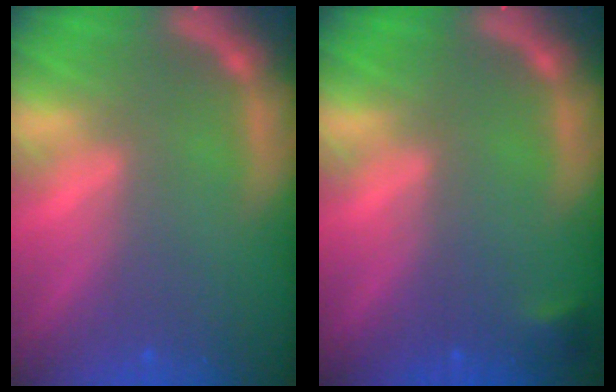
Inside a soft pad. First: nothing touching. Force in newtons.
{"total": 0.9}